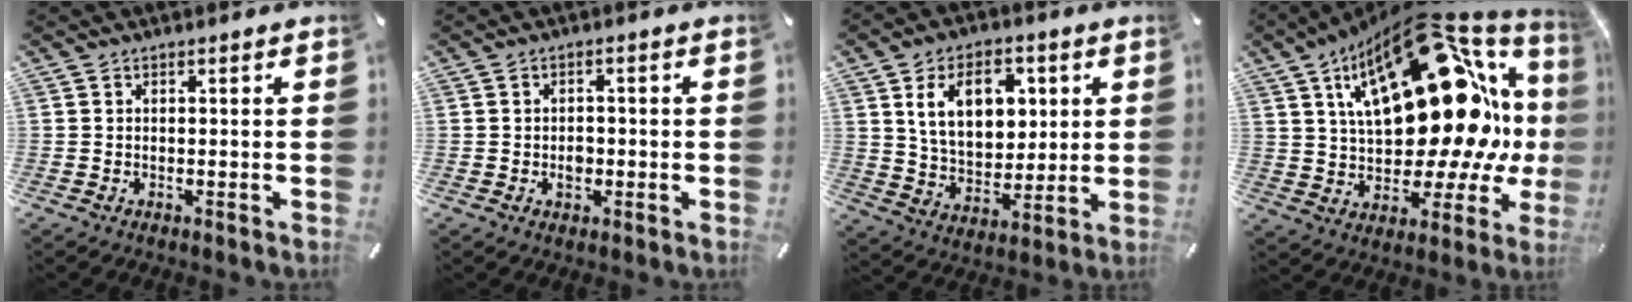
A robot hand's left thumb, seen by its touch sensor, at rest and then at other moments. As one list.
[{"total": 2.8, "force": [-0.6, 2.1, 1.8], "torque": [-0.027, 0.000, -0.013]}, {"total": 13.3, "force": [4.6, 9.4, 8.1], "torque": [-0.133, 0.001, 0.085]}, {"total": 32.9, "force": [8.8, 16.5, 27.0], "torque": [-0.410, -0.076, 0.166]}]